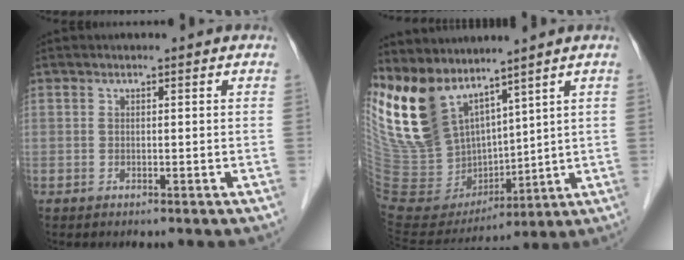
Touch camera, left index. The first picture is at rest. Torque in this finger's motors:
{"motor_torque": [0.58, -0.72, 0.14, 0.00]}